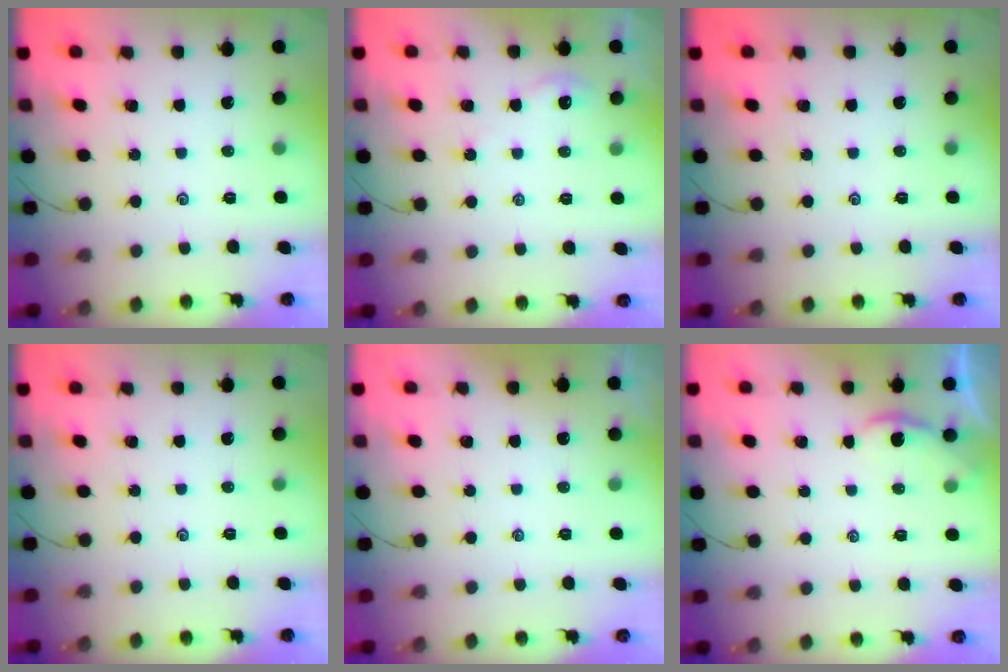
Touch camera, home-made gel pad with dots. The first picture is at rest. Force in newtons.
{"total": 1.9, "press": 1.9, "slide": 0.4}
{"total": 0.0}
{"total": 0.0}
{"total": 1.2, "press": 1.2, "slide": 0.3}
{"total": 0.9, "press": 0.9, "slide": 0.1}